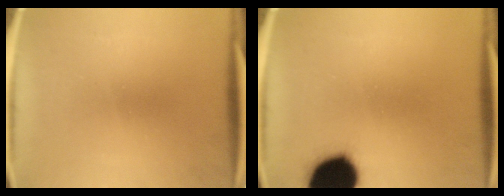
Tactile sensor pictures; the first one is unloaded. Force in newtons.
{"total": 19.6}